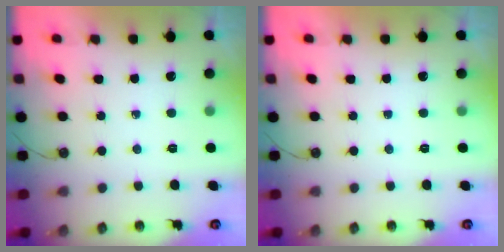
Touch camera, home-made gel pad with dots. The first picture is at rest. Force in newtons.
{"total": 0.0}